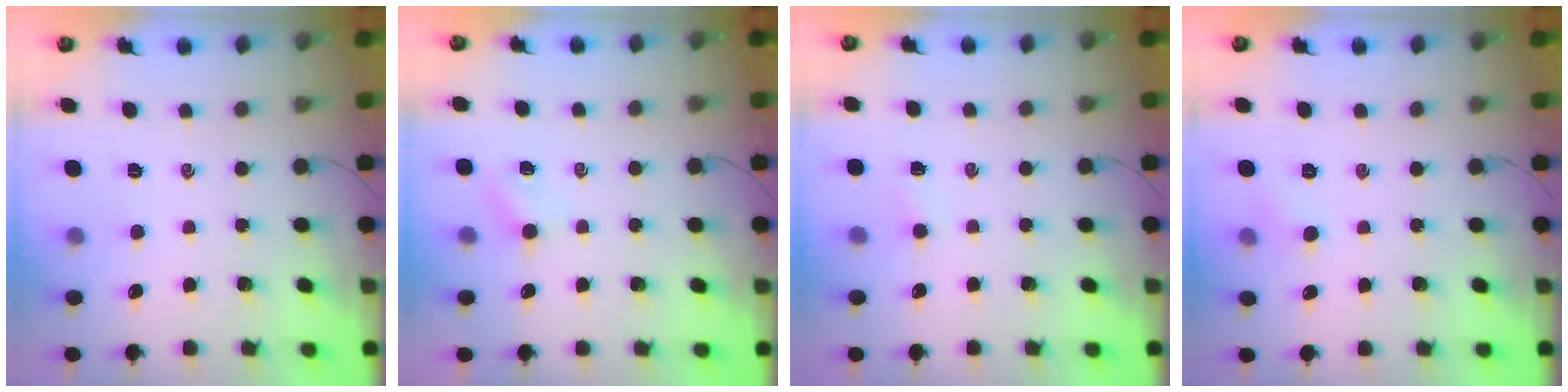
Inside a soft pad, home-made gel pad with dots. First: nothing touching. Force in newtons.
{"total": 2.3, "press": 2.2, "slide": 0.7}
{"total": 2.5, "press": 2.4, "slide": 0.8}
{"total": 3.2, "press": 3.0, "slide": 1.1}